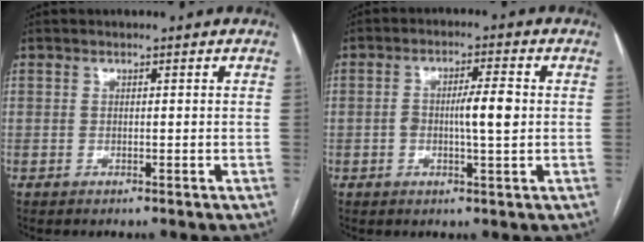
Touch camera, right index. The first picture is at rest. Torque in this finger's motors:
{"motor_torque": [0.14, -0.06, 0.15, 0.08]}